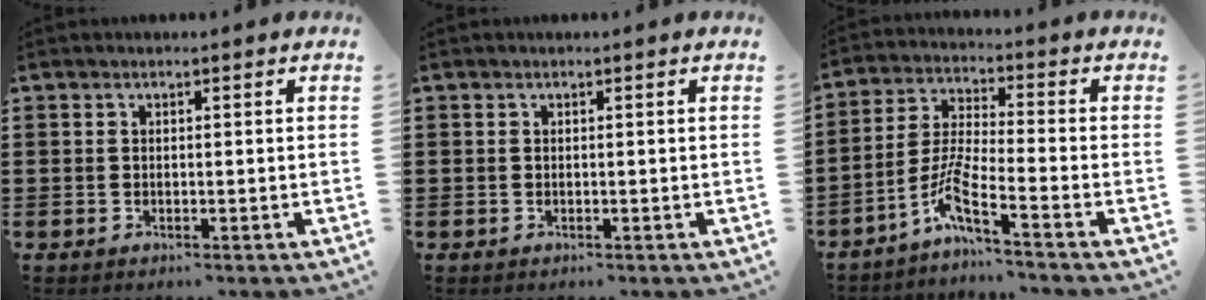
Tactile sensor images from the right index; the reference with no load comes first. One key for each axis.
{"total": 0.0}
{"total": 6.4, "fx": -4.6, "fy": 0.2, "fz": 4.4, "tx": -0.110, "ty": -0.017, "tz": -0.097}